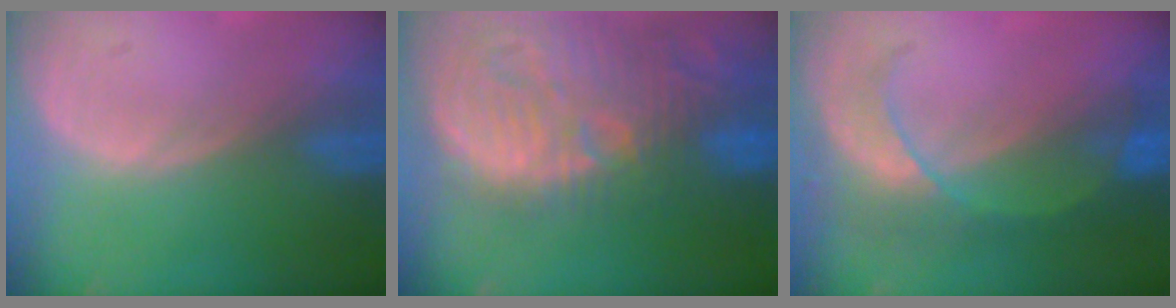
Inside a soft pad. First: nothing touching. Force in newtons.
{"total": 15.0, "press": 13.1, "slide": 7.2}
{"total": 7.9, "press": 6.9, "slide": 3.8}